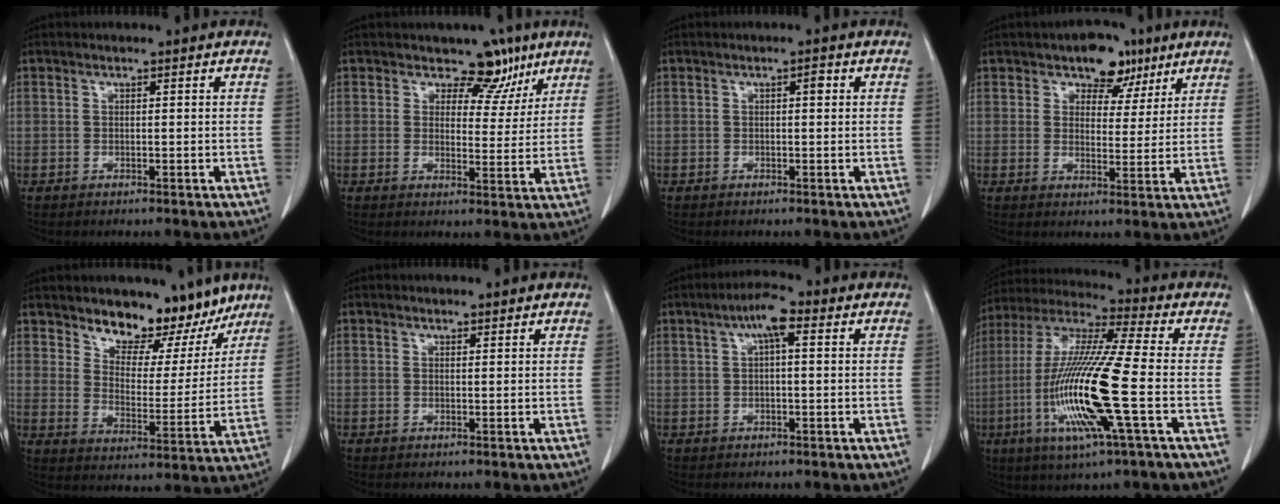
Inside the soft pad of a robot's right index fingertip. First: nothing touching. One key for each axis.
{"total": 5.9, "fx": 4.2, "fy": 3.7, "fz": 2.0, "tx": -0.006, "ty": -0.007, "tz": 0.055}
{"total": 1.1, "fx": 0.3, "fy": 0.3, "fz": 1.0, "tx": -0.014, "ty": 0.004, "tz": 0.003}
{"total": 6.7, "fx": 4.2, "fy": 4.2, "fz": 3.0, "tx": -0.030, "ty": 0.010, "tz": 0.060}
{"total": 11.6, "fx": 9.5, "fy": 4.9, "fz": 4.6, "tx": -0.053, "ty": -0.020, "tz": 0.139}
{"total": 1.0, "fx": 1.0, "fy": 0.3, "fz": 0.1, "tx": -0.007, "ty": 0.004, "tz": 0.015}
{"total": 4.7, "fx": 1.8, "fy": 1.0, "fz": 4.2, "tx": -0.079, "ty": 0.017, "tz": 0.028}
{"total": 18.1, "fx": -4.4, "fy": 0.5, "fz": 17.5, "tx": -0.367, "ty": -0.016, "tz": -0.089}